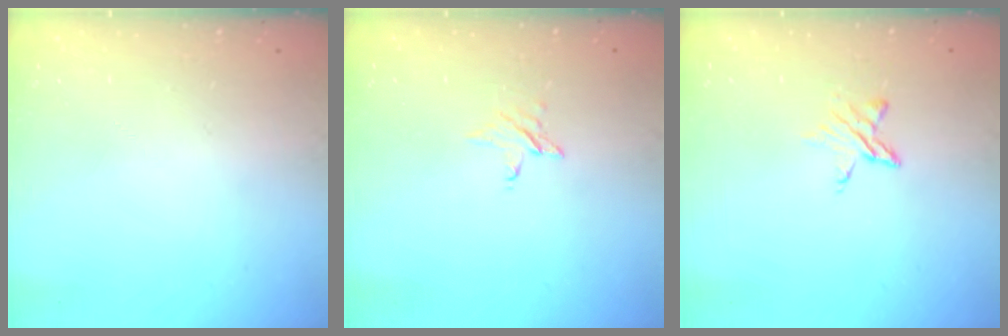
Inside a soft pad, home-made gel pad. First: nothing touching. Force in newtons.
{"total": 2.8, "press": 2.8, "slide": 0.3}
{"total": 4.5, "press": 4.5, "slide": 0.4}